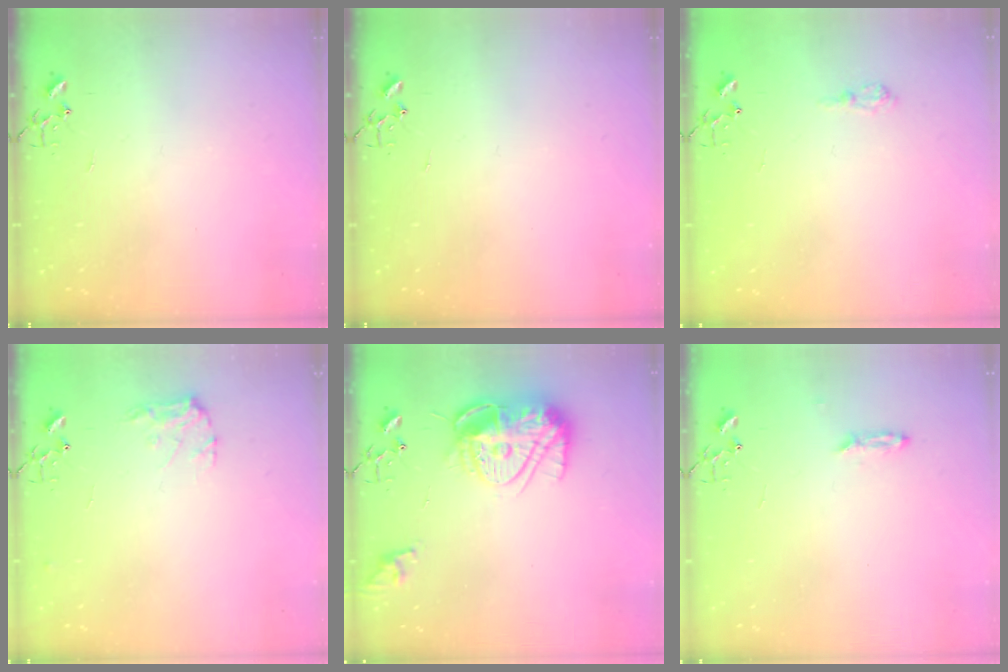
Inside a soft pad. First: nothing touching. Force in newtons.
{"total": 0.0}
{"total": 6.5, "press": 6.5, "slide": 0.9}
{"total": 7.9, "press": 7.9, "slide": 0.1}
{"total": 15.8, "press": 15.7, "slide": 1.4}
{"total": 2.3, "press": 2.2, "slide": 0.4}